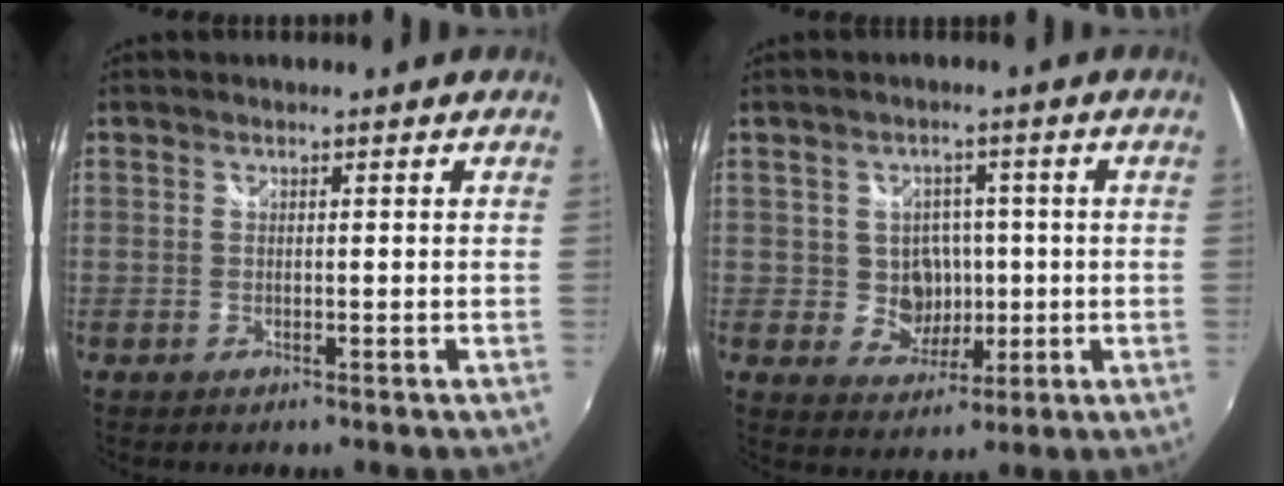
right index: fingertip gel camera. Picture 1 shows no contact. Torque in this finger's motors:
{"motor_torque": [-0.69, 0.69, 0.05, 0.01]}